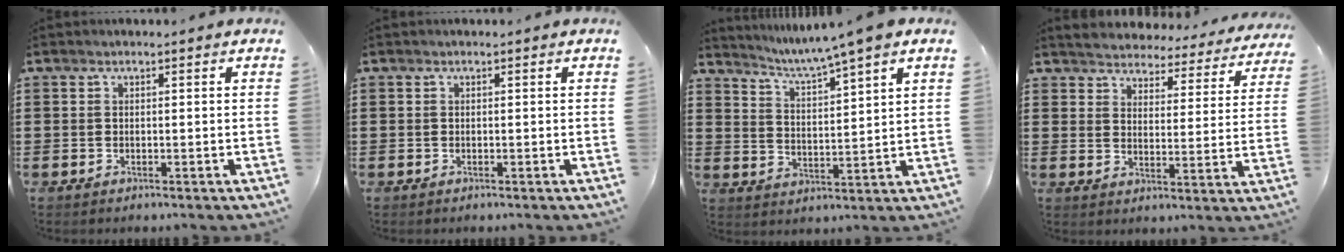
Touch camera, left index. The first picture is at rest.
{"total": 0.0}
{"total": 4.4, "force": [3.7, -1.5, 1.9], "torque": [-0.053, -0.032, 0.056]}
{"total": 3.9, "force": [3.9, -0.1, -0.3], "torque": [-0.020, -0.038, 0.062]}